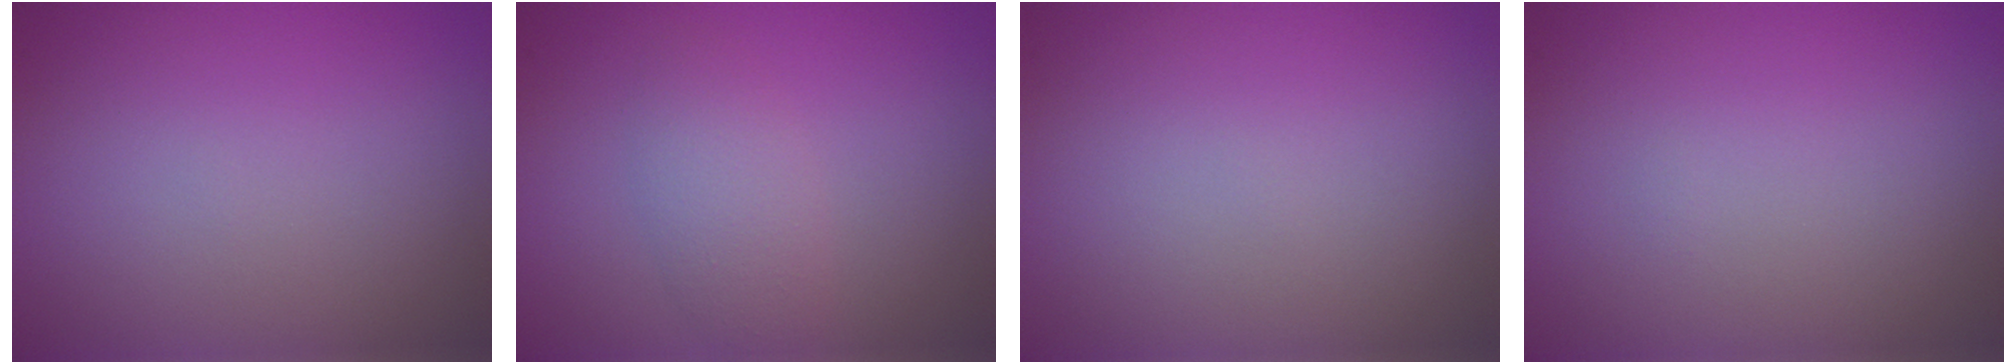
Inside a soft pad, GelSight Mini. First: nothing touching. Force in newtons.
{"total": 2.3, "press": 2.3, "slide": 0.1}
{"total": 0.0}
{"total": 0.0}